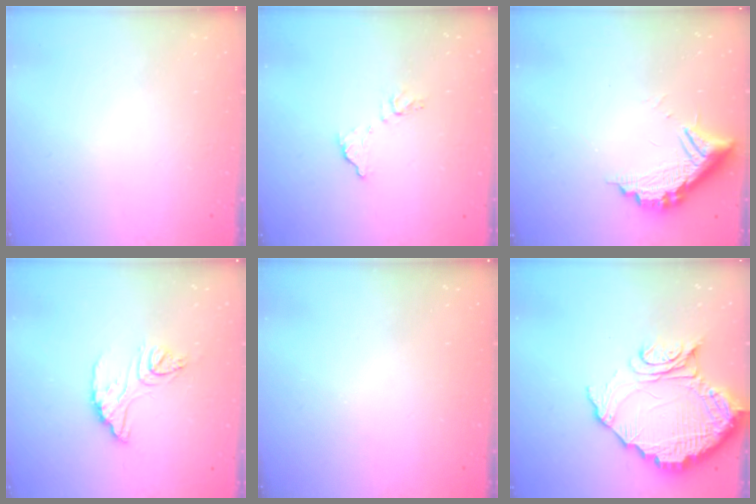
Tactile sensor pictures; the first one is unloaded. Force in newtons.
{"total": 7.4, "press": 7.4, "slide": 0.4}
{"total": 12.1, "press": 12.1, "slide": 0.6}
{"total": 12.5, "press": 12.4, "slide": 1.0}
{"total": 2.9, "press": 2.8, "slide": 0.9}
{"total": 15.3, "press": 15.2, "slide": 1.5}